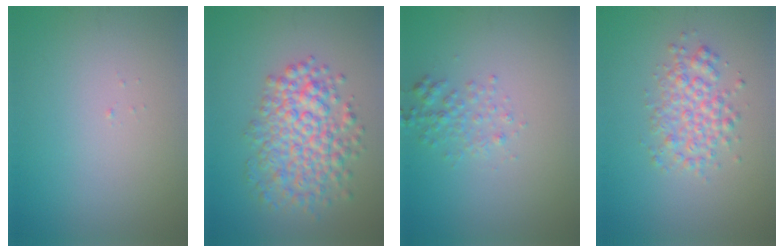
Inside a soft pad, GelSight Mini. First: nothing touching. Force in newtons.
{"total": 5.9, "press": 5.9, "slide": 0.2}
{"total": 1.8, "press": 1.8, "slide": 0.1}
{"total": 3.2, "press": 3.2, "slide": 0.1}